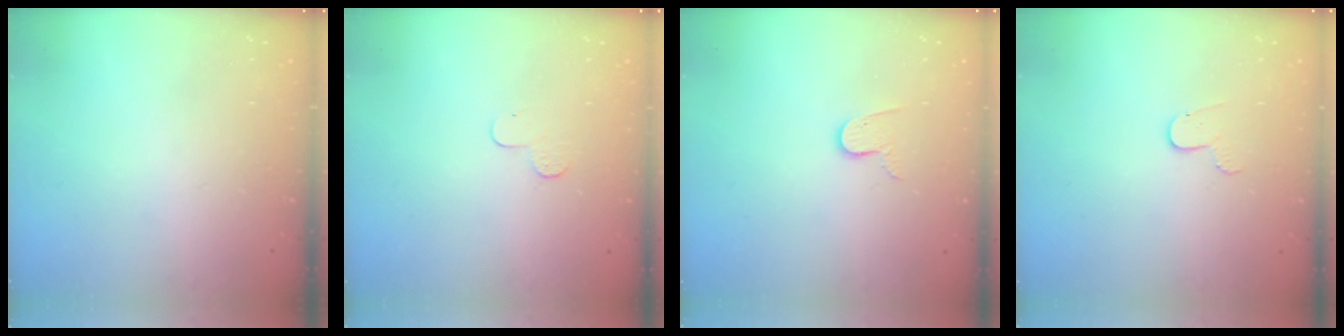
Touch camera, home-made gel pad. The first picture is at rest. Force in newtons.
{"total": 4.5, "press": 4.5, "slide": 0.4}
{"total": 6.5, "press": 6.4, "slide": 0.5}
{"total": 5.2, "press": 5.2, "slide": 0.6}